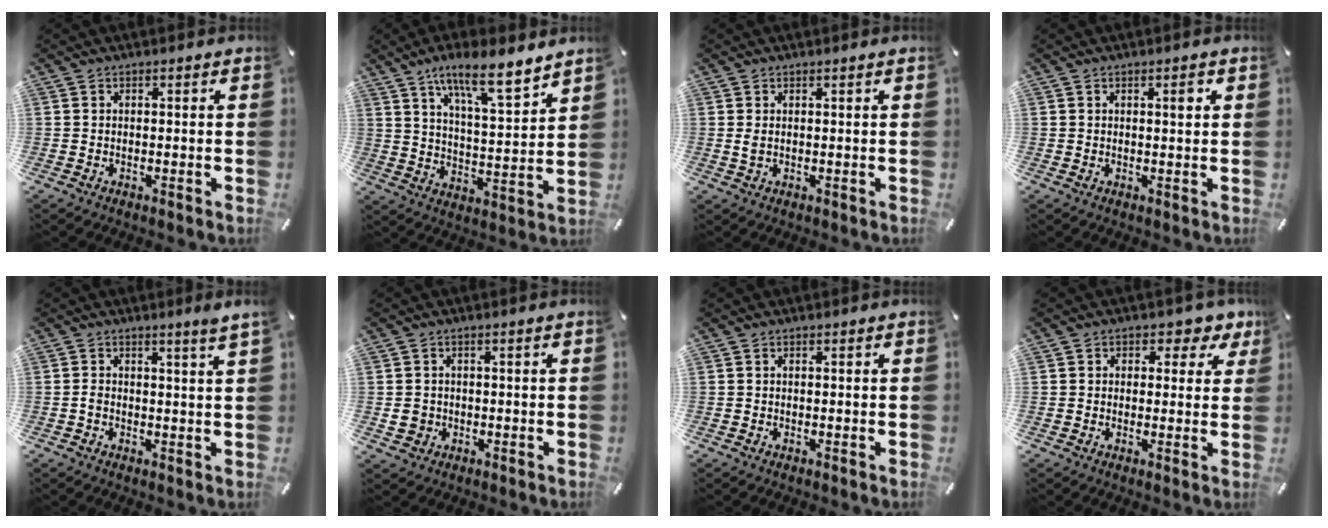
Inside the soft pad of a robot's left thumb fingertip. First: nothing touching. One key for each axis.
{"total": 13.0, "fx": 9.9, "fy": 3.8, "fz": 7.6, "tx": -0.118, "ty": -0.060, "tz": 0.170}
{"total": 1.8, "fx": 0.4, "fy": 0.6, "fz": 1.6, "tx": -0.033, "ty": 0.001, "tz": 0.007}
{"total": 2.3, "fx": 0.9, "fy": 0.7, "fz": 1.9, "tx": -0.023, "ty": -0.003, "tz": 0.010}
{"total": 2.6, "fx": 0.8, "fy": 0.1, "fz": 2.4, "tx": -0.039, "ty": -0.008, "tz": 0.012}
{"total": 2.7, "fx": -0.3, "fy": 2.6, "fz": 0.8, "tx": -0.014, "ty": 0.004, "tz": -0.006}
{"total": 0.0}
{"total": 3.9, "fx": 1.4, "fy": 3.3, "fz": 1.7, "tx": -0.004, "ty": -0.006, "tz": 0.015}